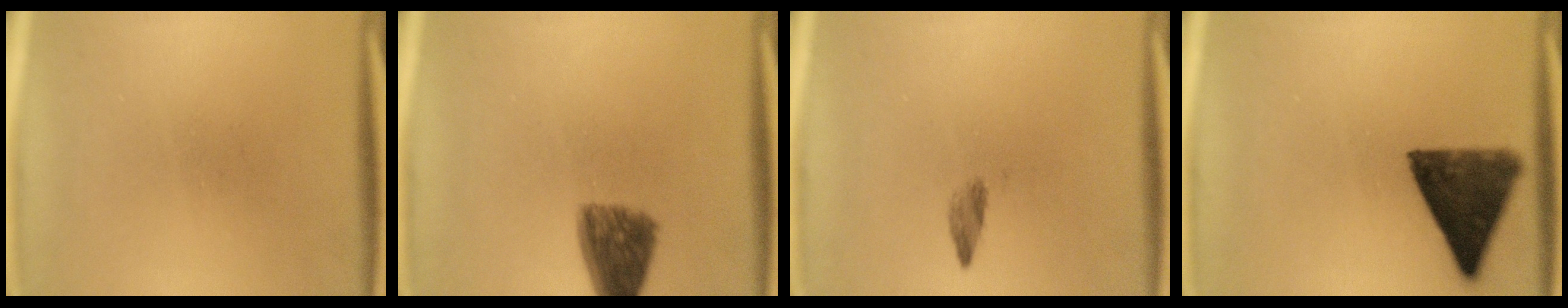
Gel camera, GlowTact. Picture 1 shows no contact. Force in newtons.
{"total": 7.8}
{"total": 1.4}
{"total": 11.7}